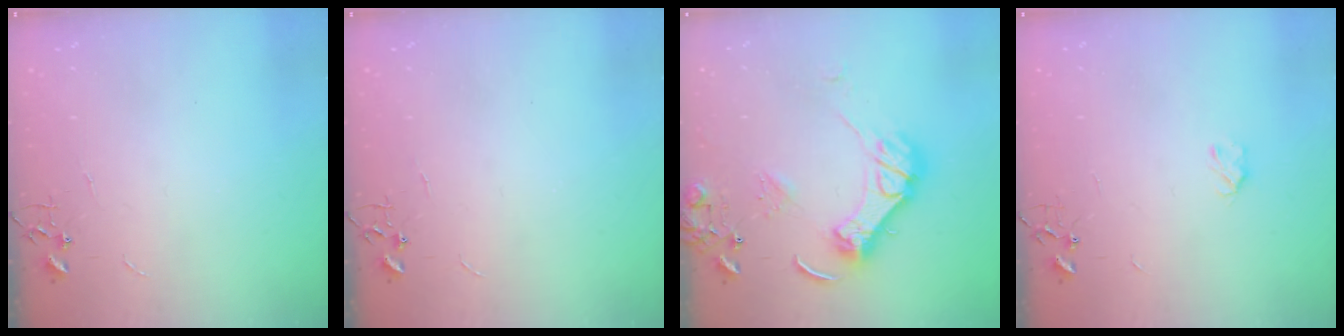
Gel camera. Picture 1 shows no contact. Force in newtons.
{"total": 0.0}
{"total": 15.3, "press": 15.2, "slide": 1.7}
{"total": 3.9, "press": 3.9, "slide": 0.5}